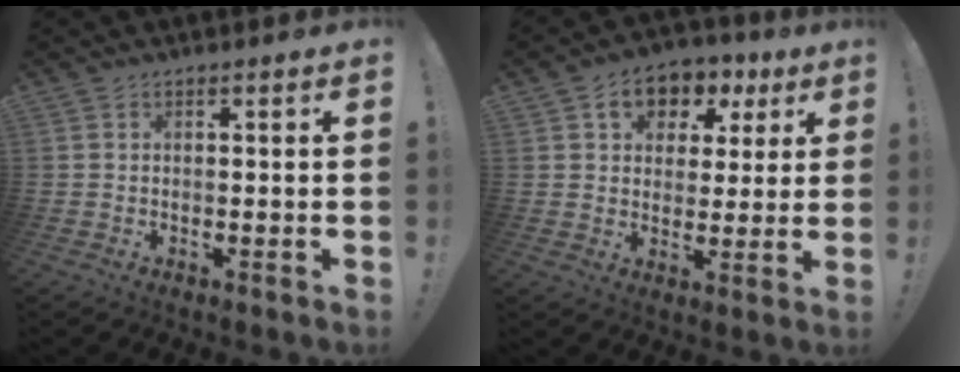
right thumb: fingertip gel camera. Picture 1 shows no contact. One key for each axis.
{"total": 9.3, "fx": 3.5, "fy": 7.4, "fz": 4.5, "tx": -0.059, "ty": -0.013, "tz": 0.066}